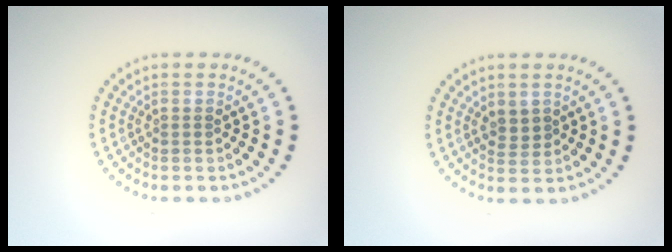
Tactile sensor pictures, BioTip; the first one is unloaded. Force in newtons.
{"total": 1.1, "press": 0.9, "slide": 0.5}